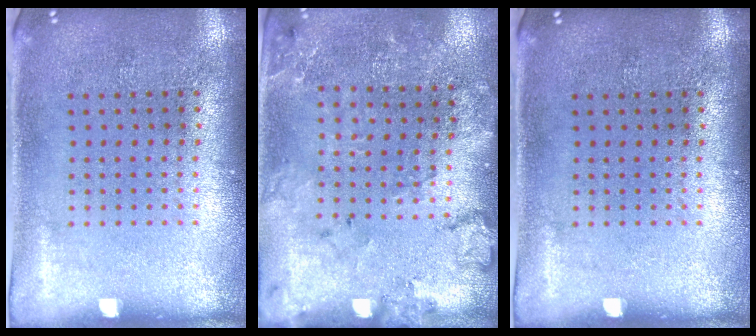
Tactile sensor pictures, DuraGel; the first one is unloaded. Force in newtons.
{"total": 1.8, "press": 1.7, "slide": 0.5}
{"total": 0.0}